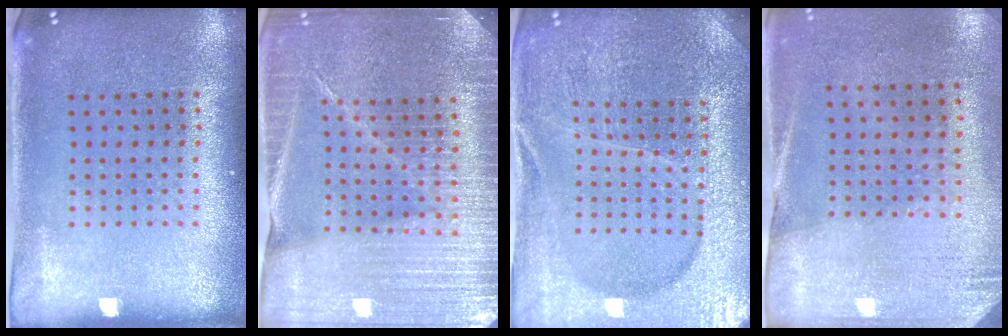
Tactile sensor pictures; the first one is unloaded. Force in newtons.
{"total": 4.3, "press": 4.0, "slide": 1.5}
{"total": 4.7, "press": 4.3, "slide": 1.7}
{"total": 2.6, "press": 2.3, "slide": 1.4}